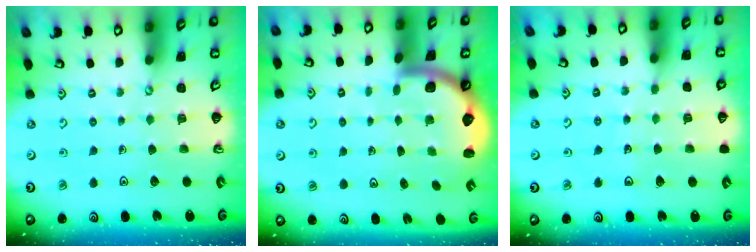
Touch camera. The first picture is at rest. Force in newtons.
{"total": 2.3, "press": 2.3, "slide": 0.4}
{"total": 3.0, "press": 3.0, "slide": 0.3}